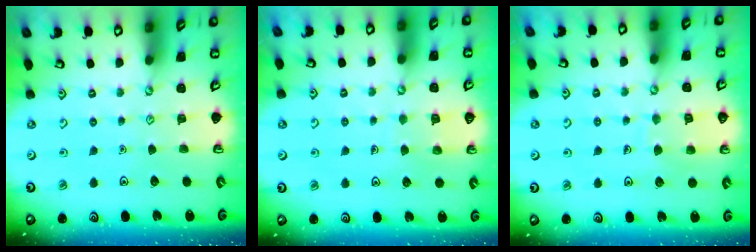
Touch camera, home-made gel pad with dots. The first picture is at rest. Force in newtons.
{"total": 5.0, "press": 5.0, "slide": 0.3}
{"total": 7.8, "press": 7.7, "slide": 0.5}